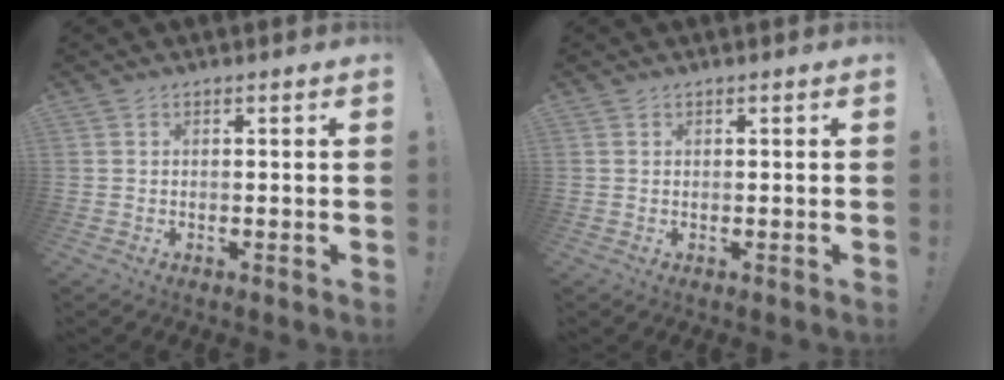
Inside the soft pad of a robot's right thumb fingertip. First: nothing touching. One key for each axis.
{"total": 0.0}